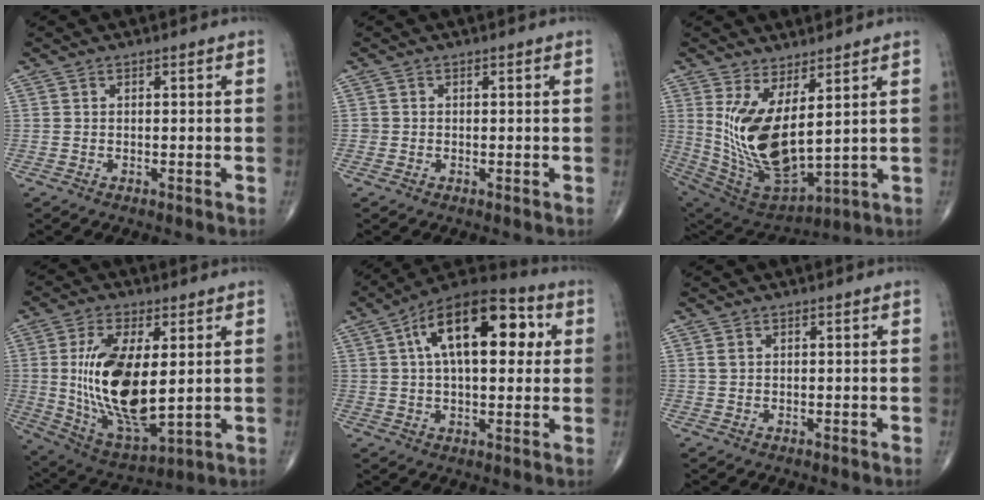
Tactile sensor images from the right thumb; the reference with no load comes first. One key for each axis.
{"total": 0.6, "fx": -0.1, "fy": 0.6, "fz": 0.0, "tx": 0.003, "ty": 0.004, "tz": -0.002}
{"total": 16.1, "fx": 3.7, "fy": 6.6, "fz": 14.1, "tx": -0.276, "ty": -0.045, "tz": 0.098}
{"total": 19.2, "fx": 1.8, "fy": 8.7, "fz": 17.1, "tx": -0.317, "ty": -0.022, "tz": 0.049}
{"total": 19.9, "fx": 5.2, "fy": 9.8, "fz": 16.6, "tx": -0.237, "ty": 0.023, "tz": 0.070}
{"total": 1.0, "fx": 0.4, "fy": 0.7, "fz": 0.6, "tx": -0.011, "ty": 0.002, "tz": 0.010}